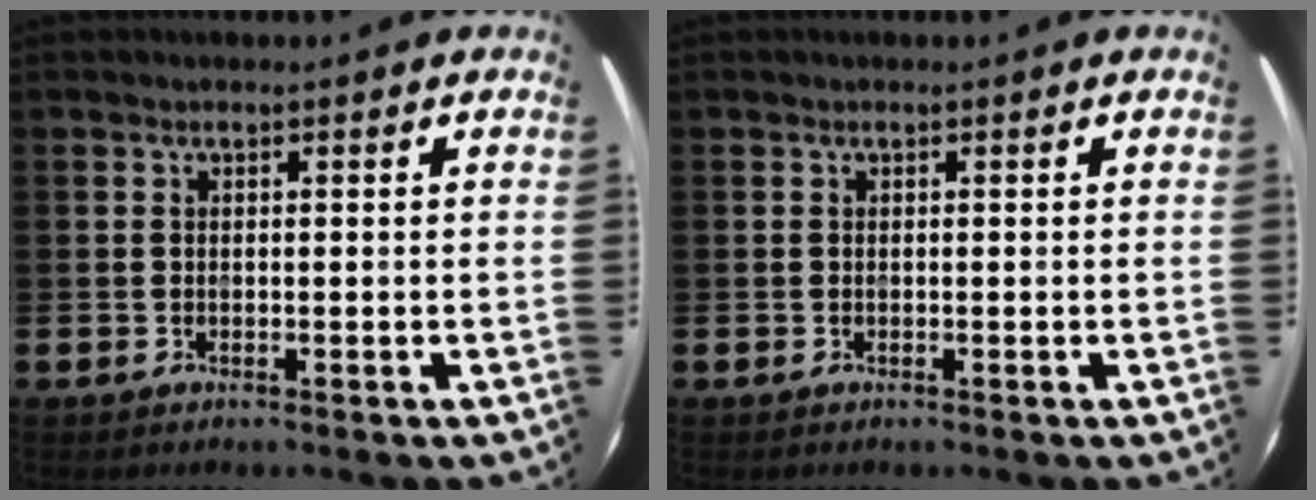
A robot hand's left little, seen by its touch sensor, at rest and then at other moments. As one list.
[{"total": 0.0}]